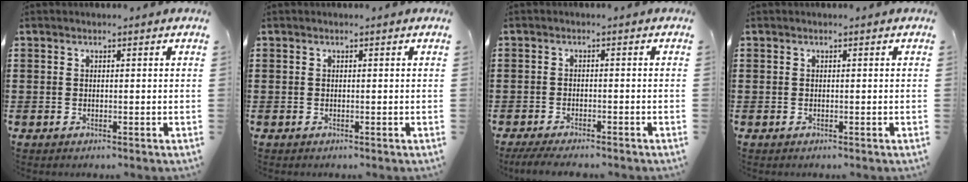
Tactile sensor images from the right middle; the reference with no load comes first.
{"total": 0.0}
{"total": 2.4, "force": [-2.3, 0.2, 0.7], "torque": [-0.020, -0.002, -0.049]}
{"total": 0.0}